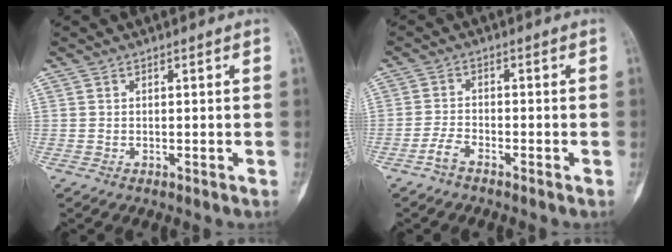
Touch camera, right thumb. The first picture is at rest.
{"total": 2.7, "force": [-2.0, 0.9, 1.5], "torque": [-0.038, 0.012, -0.043]}